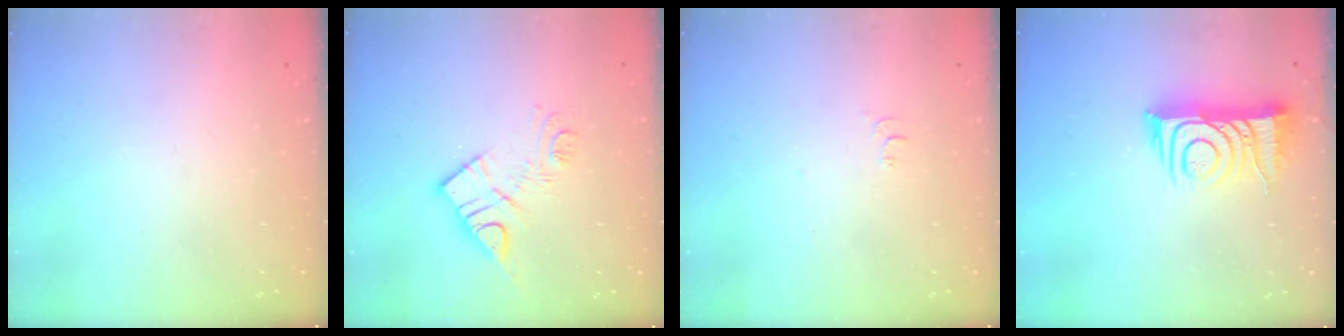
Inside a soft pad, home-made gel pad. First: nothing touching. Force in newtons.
{"total": 10.7, "press": 10.7, "slide": 0.5}
{"total": 4.6, "press": 4.6, "slide": 0.4}
{"total": 11.9, "press": 11.9, "slide": 0.9}